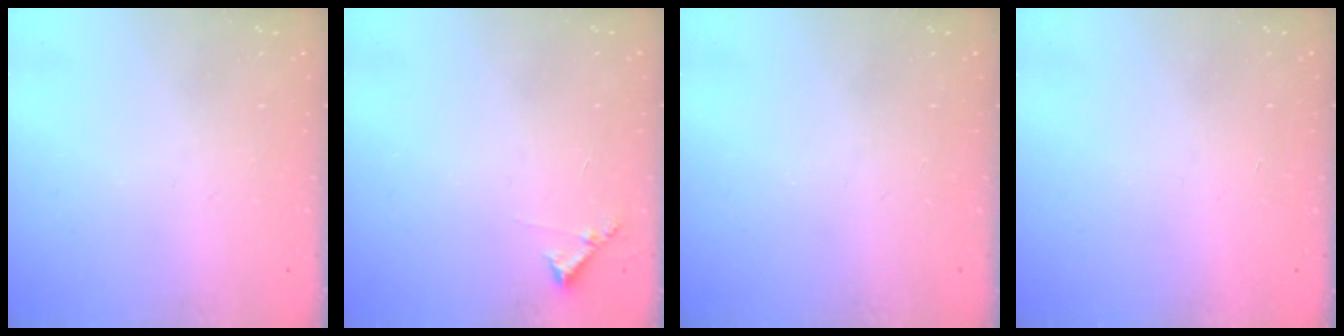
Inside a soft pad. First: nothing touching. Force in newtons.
{"total": 6.4, "press": 6.4, "slide": 0.5}
{"total": 0.0}
{"total": 1.7, "press": 1.7, "slide": 0.1}